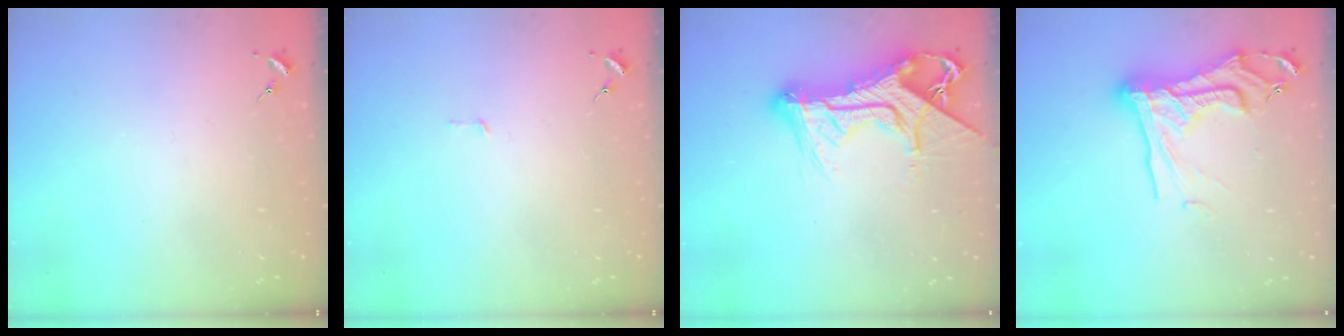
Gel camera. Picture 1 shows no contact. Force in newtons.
{"total": 2.9, "press": 2.9, "slide": 0.2}
{"total": 20.6, "press": 20.5, "slide": 1.9}
{"total": 19.3, "press": 19.2, "slide": 1.8}